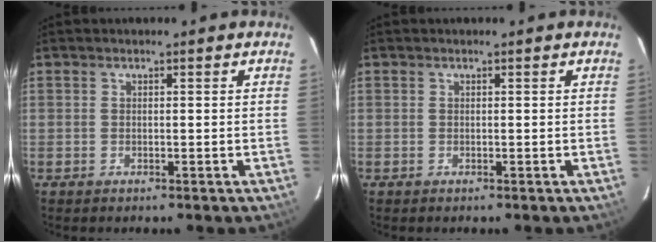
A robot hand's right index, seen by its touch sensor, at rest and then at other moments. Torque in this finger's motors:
{"motor_torque": [0.07, 0.07, 0.00, 0.00]}